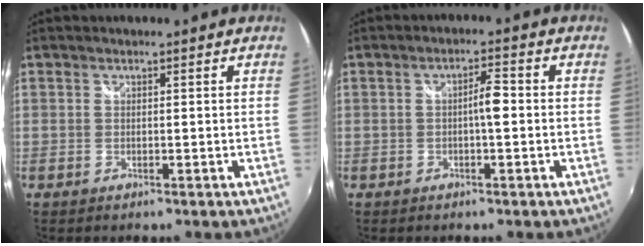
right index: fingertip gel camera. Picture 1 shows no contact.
{"total": 3.1, "force": [-0.4, 0.6, 3.0], "torque": [-0.050, 0.008, -0.008]}